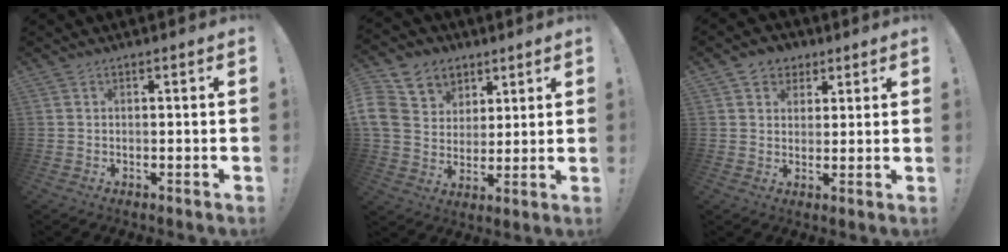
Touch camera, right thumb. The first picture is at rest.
{"total": 13.2, "force": [5.3, 11.0, 5.0], "torque": [-0.089, -0.028, 0.111]}
{"total": 6.0, "force": [2.9, 5.0, 1.3], "torque": [-0.010, -0.013, 0.056]}